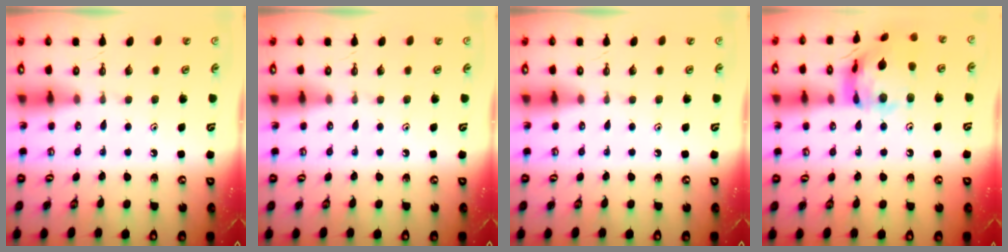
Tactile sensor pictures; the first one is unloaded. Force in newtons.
{"total": 0.0}
{"total": 0.0}
{"total": 16.4, "press": 16.3, "slide": 1.7}